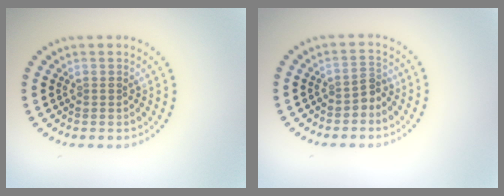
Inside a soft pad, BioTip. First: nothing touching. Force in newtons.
{"total": 1.5, "press": 1.2, "slide": 0.9}